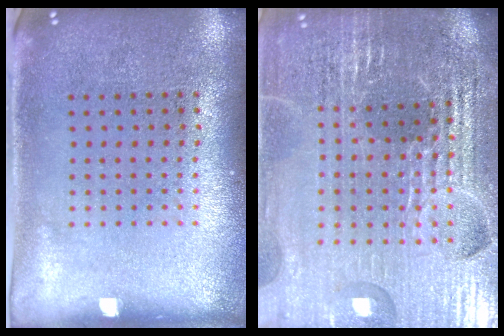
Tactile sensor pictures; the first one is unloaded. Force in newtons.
{"total": 5.2, "press": 4.8, "slide": 2.0}